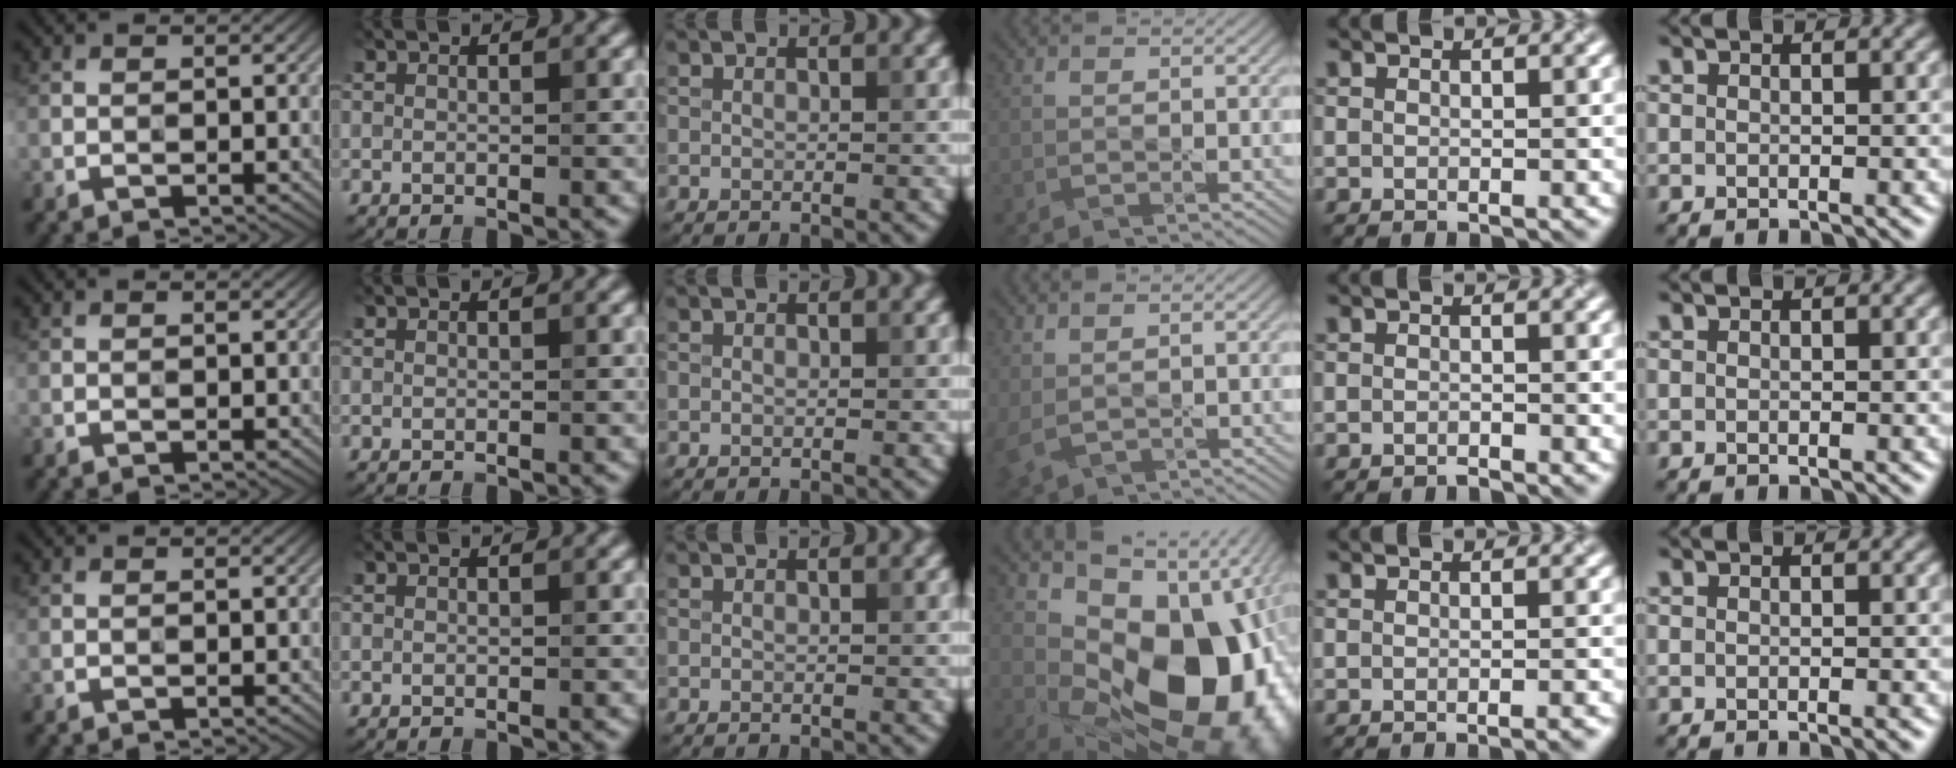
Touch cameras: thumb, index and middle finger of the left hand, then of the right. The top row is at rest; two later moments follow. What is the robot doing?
{"motion": "press", "object": "grip strengthener"}